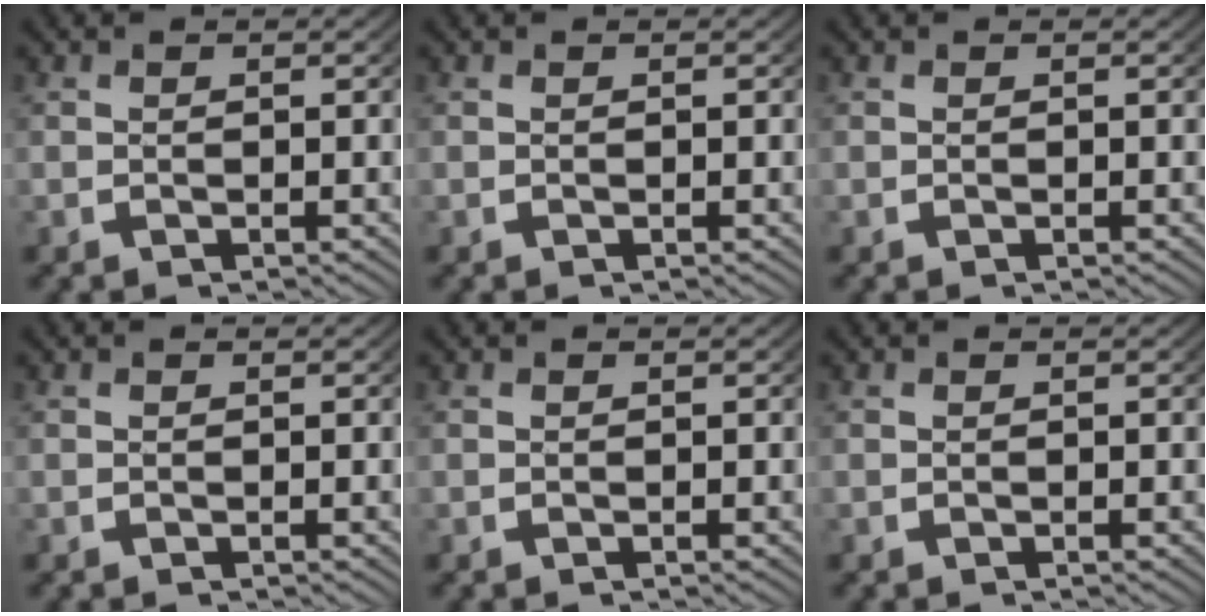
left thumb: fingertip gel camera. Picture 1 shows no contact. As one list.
[{"total": 0.0}, {"total": 0.0}, {"total": 0.0}, {"total": 0.0}, {"total": 0.0}]